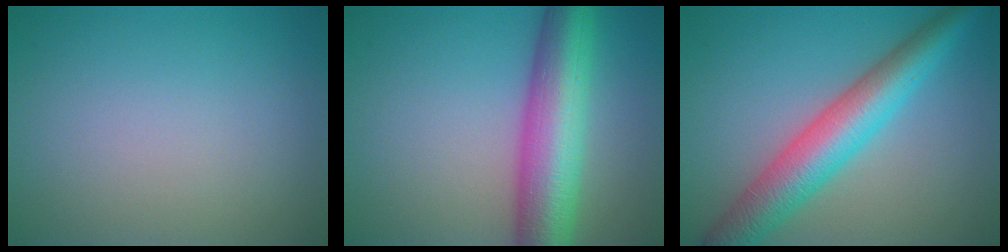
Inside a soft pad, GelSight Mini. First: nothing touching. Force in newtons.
{"total": 9.4, "press": 9.4, "slide": 0.4}
{"total": 7.1, "press": 7.1, "slide": 0.1}